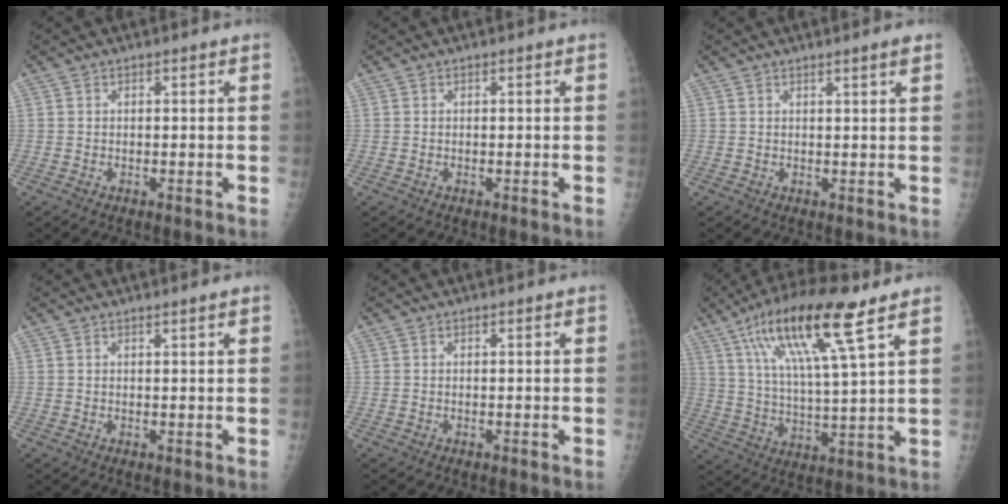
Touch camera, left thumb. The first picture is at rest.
{"total": 0.0}
{"total": 1.7, "force": [1.3, -0.1, 1.1], "torque": [-0.013, -0.007, 0.018]}
{"total": 1.1, "force": [0.9, 0.1, 0.6], "torque": [-0.004, -0.001, 0.014]}
{"total": 0.0}
{"total": 17.9, "force": [9.5, 3.3, 14.8], "torque": [-0.269, -0.024, 0.170]}